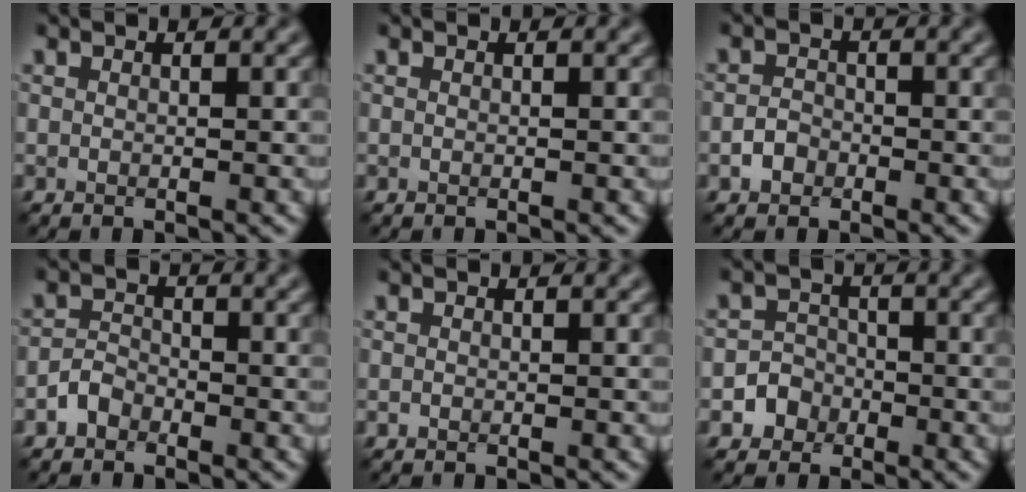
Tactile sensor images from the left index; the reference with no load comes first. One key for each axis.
{"total": 0.0}
{"total": 1.6, "fx": -0.8, "fy": 1.2, "fz": 0.6, "tx": -0.007, "ty": 0.003, "tz": -0.018}
{"total": 1.7, "fx": -1.2, "fy": 1.1, "fz": 0.6, "tx": -0.007, "ty": 0.007, "tz": -0.027}
{"total": 0.0}
{"total": 2.8, "fx": -1.3, "fy": 2.5, "fz": 0.3, "tx": 0.026, "ty": 0.006, "tz": -0.032}